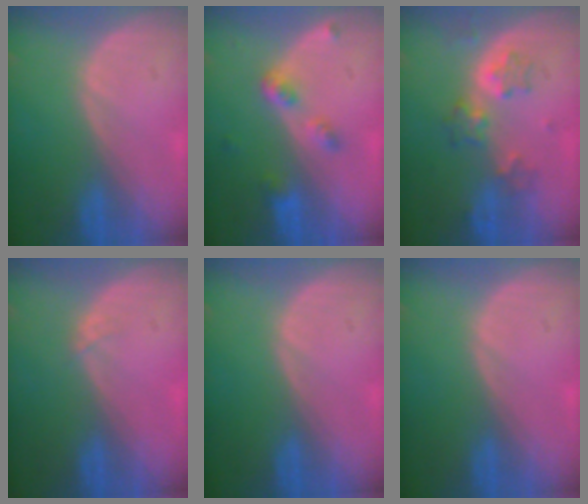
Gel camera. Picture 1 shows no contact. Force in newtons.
{"total": 4.2, "press": 3.8, "slide": 1.7}
{"total": 5.3, "press": 5.2, "slide": 0.9}
{"total": 0.7, "press": 0.6, "slide": 0.3}
{"total": 0.0}
{"total": 0.0}